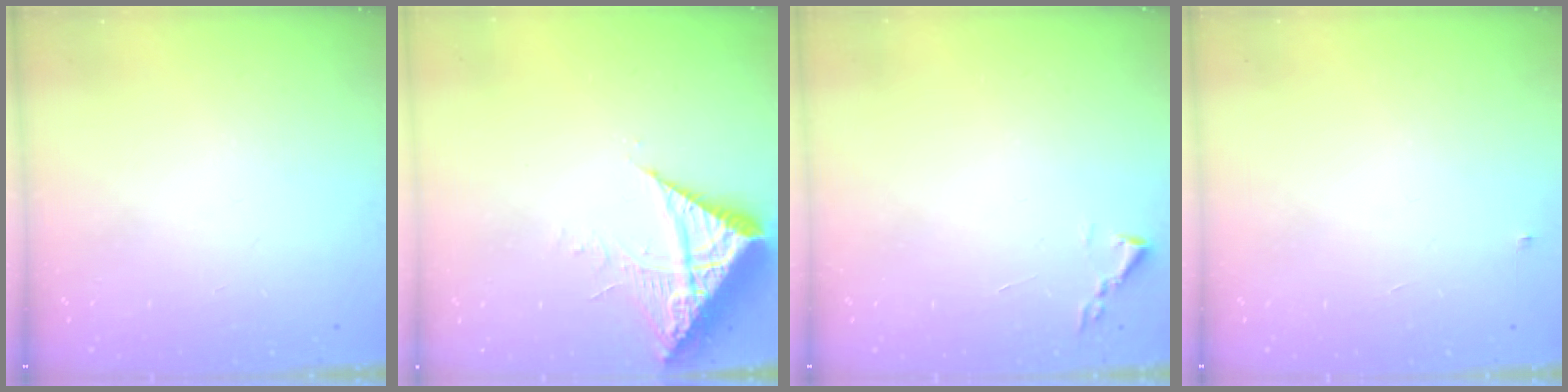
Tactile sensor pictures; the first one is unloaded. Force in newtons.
{"total": 9.4, "press": 9.4, "slide": 1.0}
{"total": 1.9, "press": 1.8, "slide": 0.3}
{"total": 3.0, "press": 2.9, "slide": 0.4}